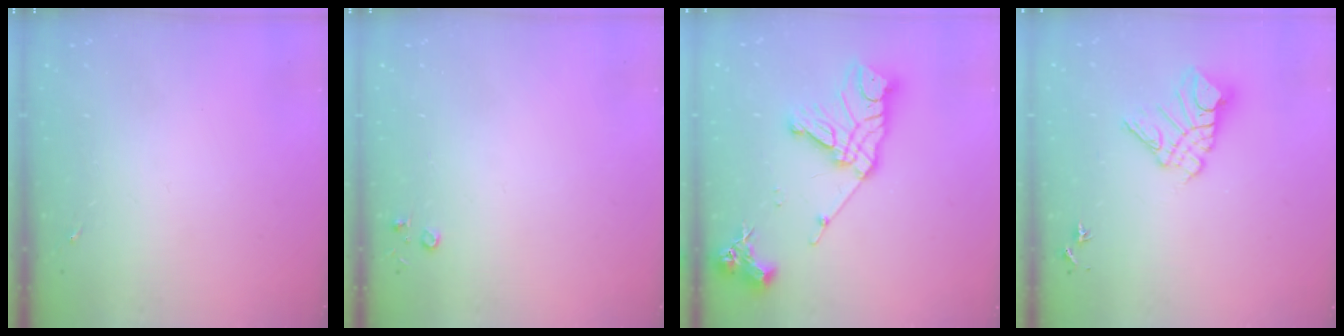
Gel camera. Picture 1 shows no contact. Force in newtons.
{"total": 2.8, "press": 2.8, "slide": 0.3}
{"total": 17.7, "press": 17.6, "slide": 1.3}
{"total": 11.7, "press": 11.7, "slide": 1.2}